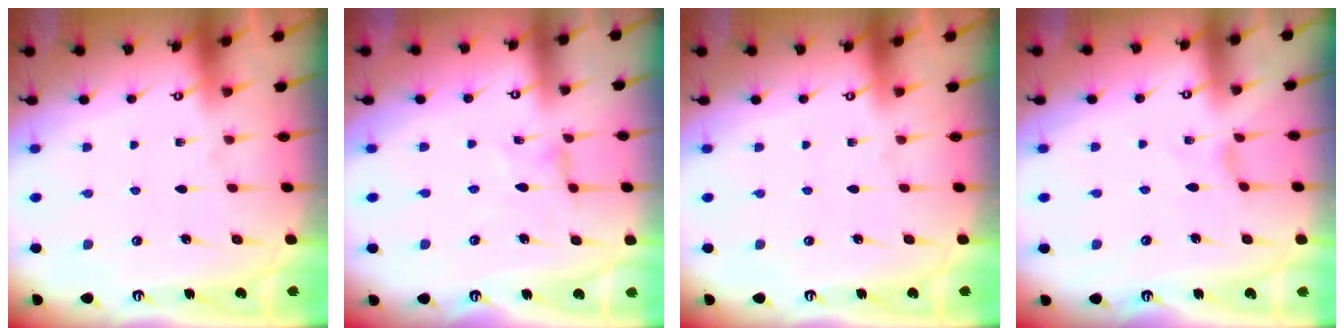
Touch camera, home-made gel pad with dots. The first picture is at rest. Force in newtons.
{"total": 0.0}
{"total": 0.0}
{"total": 1.2, "press": 1.2, "slide": 0.3}